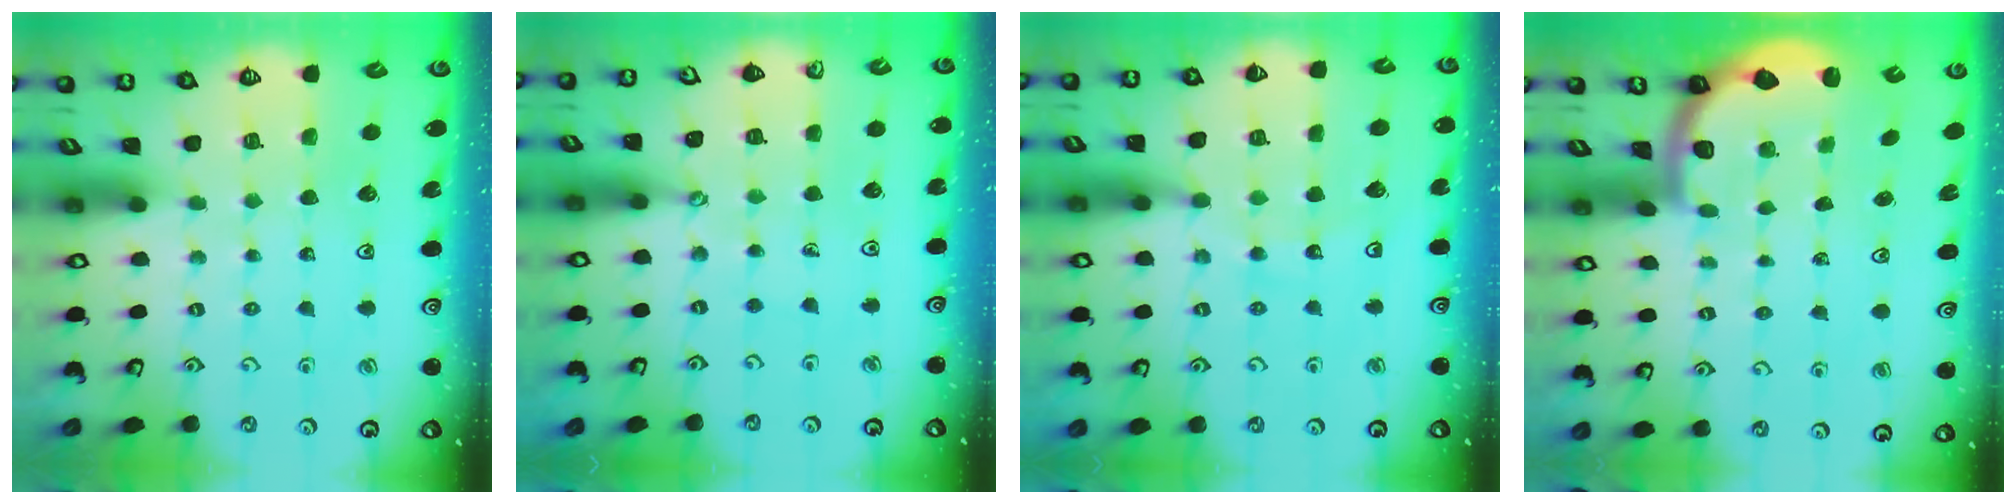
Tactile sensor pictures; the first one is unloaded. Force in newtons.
{"total": 1.9, "press": 1.9, "slide": 0.1}
{"total": 10.5, "press": 10.5, "slide": 1.3}
{"total": 1.9, "press": 1.8, "slide": 0.5}